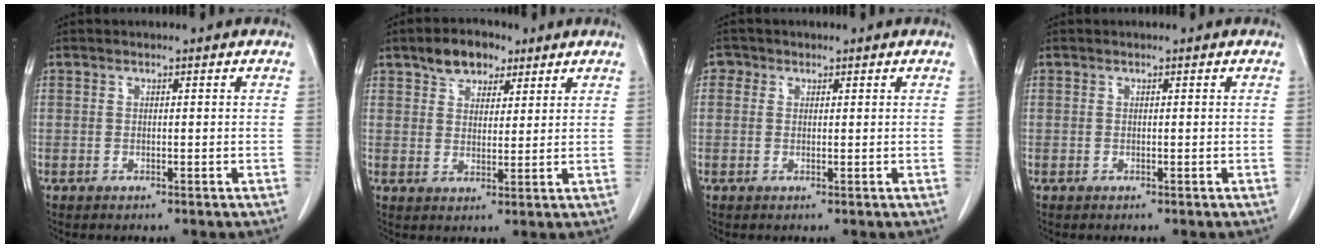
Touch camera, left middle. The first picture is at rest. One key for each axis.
{"total": 6.0, "fx": 4.0, "fy": 3.4, "fz": 2.8, "tx": -0.045, "ty": 0.013, "tz": 0.071}
{"total": 1.4, "fx": 0.7, "fy": 1.2, "fz": 0.3, "tx": 0.003, "ty": 0.002, "tz": 0.007}
{"total": 0.0}